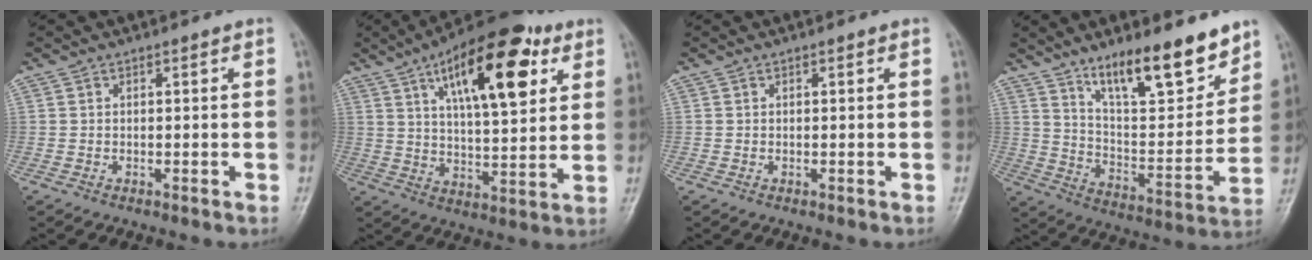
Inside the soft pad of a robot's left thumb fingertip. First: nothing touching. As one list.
[{"total": 20.3, "force": [8.9, 8.0, 16.4], "torque": [-0.221, -0.022, 0.138]}, {"total": 0.0}, {"total": 17.3, "force": [12.2, 5.0, 11.2], "torque": [-0.139, -0.079, 0.210]}]